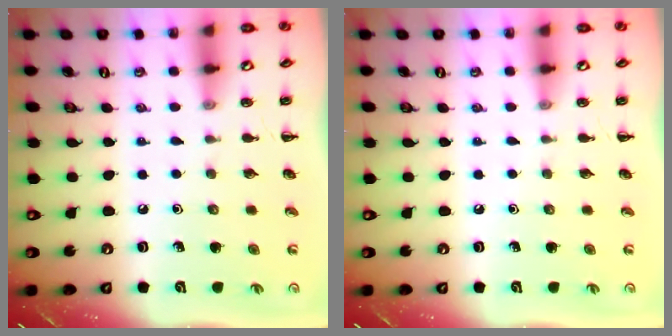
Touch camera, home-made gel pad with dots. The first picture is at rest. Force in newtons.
{"total": 0.0}